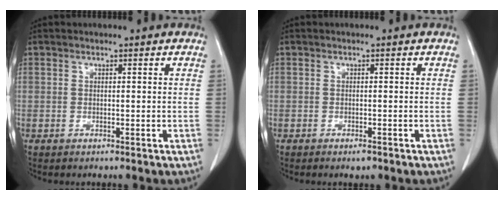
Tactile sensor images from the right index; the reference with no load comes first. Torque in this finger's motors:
{"motor_torque": [-0.17, -0.19, 0.00, 0.00]}